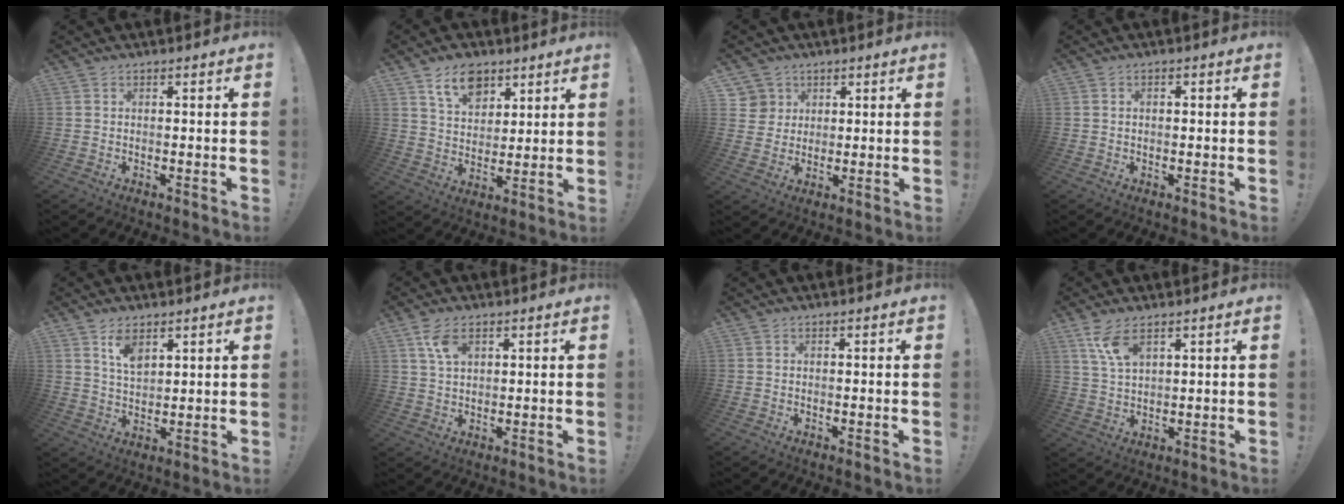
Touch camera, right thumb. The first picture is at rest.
{"total": 11.1, "force": [6.8, 7.1, 5.2], "torque": [-0.081, -0.027, 0.128]}
{"total": 5.8, "force": [2.7, 5.1, 0.1], "torque": [0.000, -0.022, 0.053]}
{"total": 0.9, "force": [-0.1, 0.6, 0.7], "torque": [-0.005, 0.001, -0.003]}
{"total": 7.2, "force": [4.5, 3.7, 4.3], "torque": [-0.065, -0.024, 0.079]}
{"total": 6.4, "force": [3.1, 3.6, 4.3], "torque": [-0.073, -0.010, 0.059]}
{"total": 0.0}
{"total": 8.0, "force": [4.9, 3.4, 5.4], "torque": [-0.096, -0.021, 0.091]}